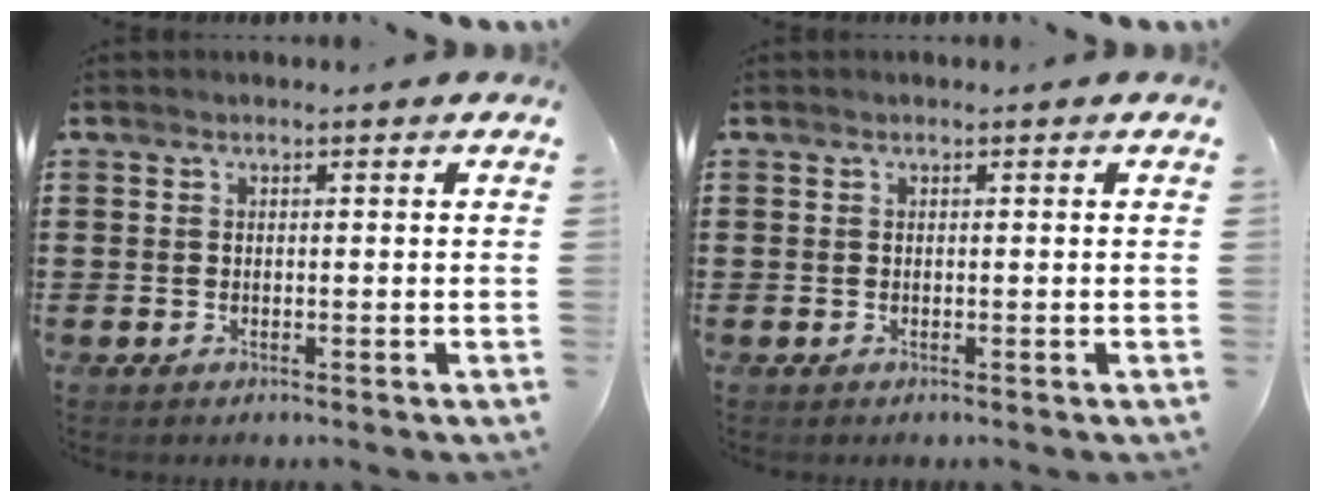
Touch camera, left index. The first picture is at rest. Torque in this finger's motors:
{"motor_torque": [0.00, 0.00, 0.00, 0.00]}